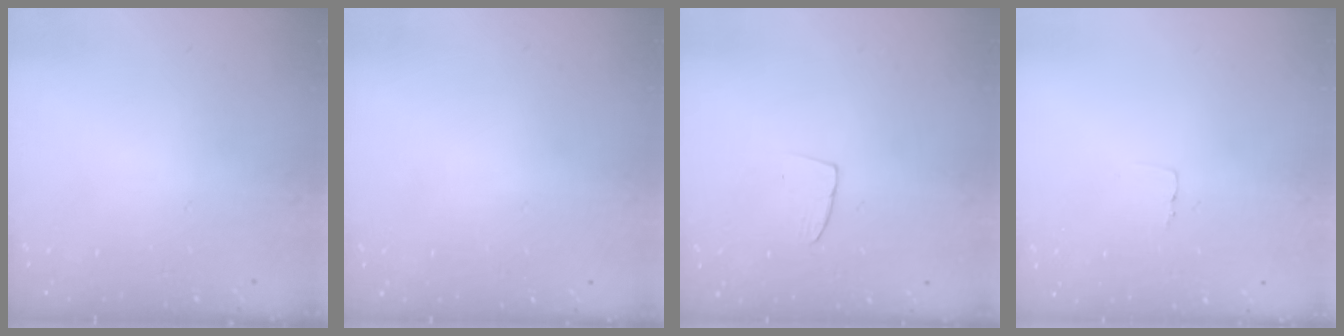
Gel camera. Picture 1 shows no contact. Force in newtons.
{"total": 0.0}
{"total": 5.2, "press": 5.2, "slide": 0.4}
{"total": 2.6, "press": 2.6, "slide": 0.1}